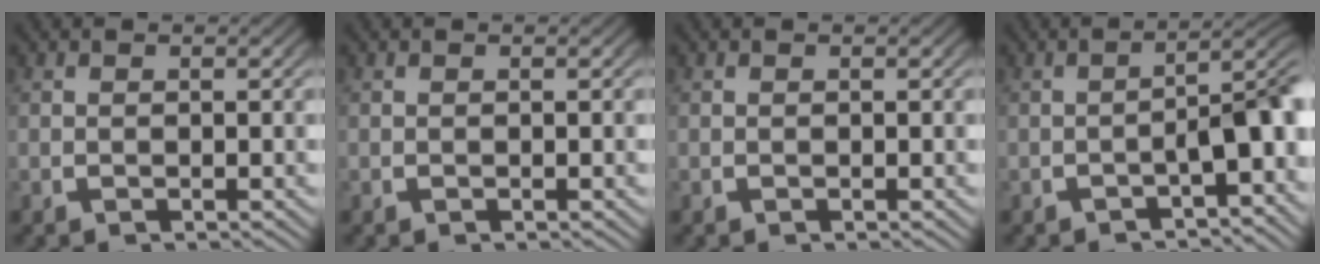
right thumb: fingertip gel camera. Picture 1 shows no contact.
{"total": 0.0}
{"total": 0.0}
{"total": 5.5, "force": [-1.4, 2.2, 4.8], "torque": [-0.079, -0.004, -0.016]}